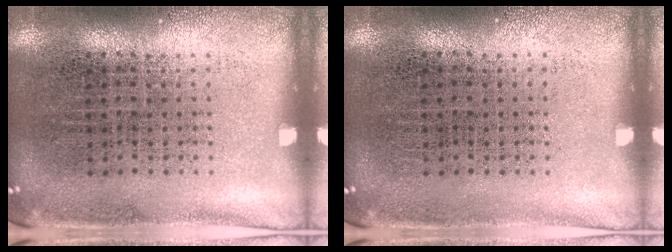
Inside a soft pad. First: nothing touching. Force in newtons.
{"total": 0.0}